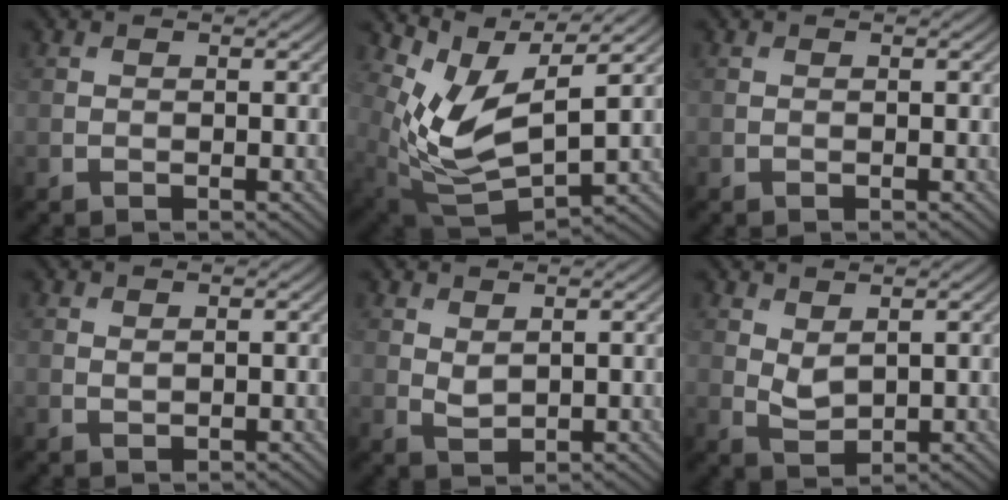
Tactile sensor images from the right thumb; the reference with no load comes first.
{"total": 9.7, "force": [4.0, 4.1, 7.8], "torque": [-0.181, -0.004, 0.083]}
{"total": 0.0}
{"total": 0.5, "force": [0.5, 0.1, 0.3], "torque": [-0.007, -0.002, 0.010]}
{"total": 1.8, "force": [1.2, 0.7, 1.1], "torque": [-0.029, -0.005, 0.027]}
{"total": 2.6, "force": [1.4, 1.3, 1.7], "torque": [-0.043, -0.005, 0.033]}